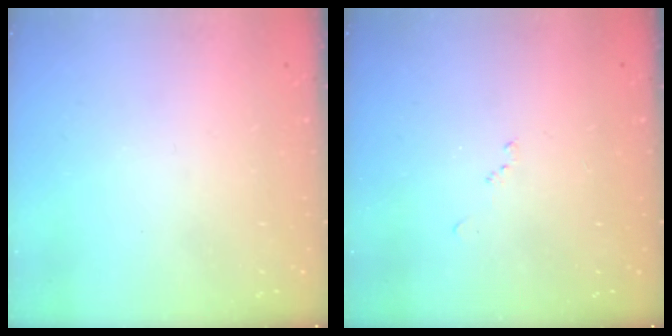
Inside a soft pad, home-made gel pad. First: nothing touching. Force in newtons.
{"total": 8.0, "press": 7.9, "slide": 1.0}